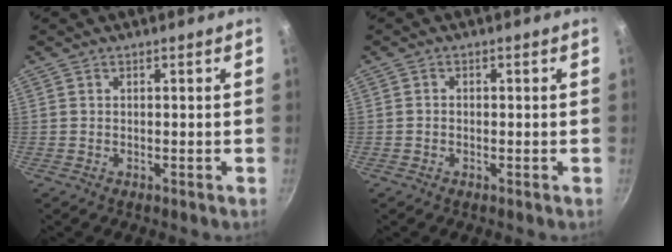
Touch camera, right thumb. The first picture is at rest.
{"total": 0.7, "force": [-0.2, 0.6, 0.4], "torque": [-0.008, 0.004, -0.004]}